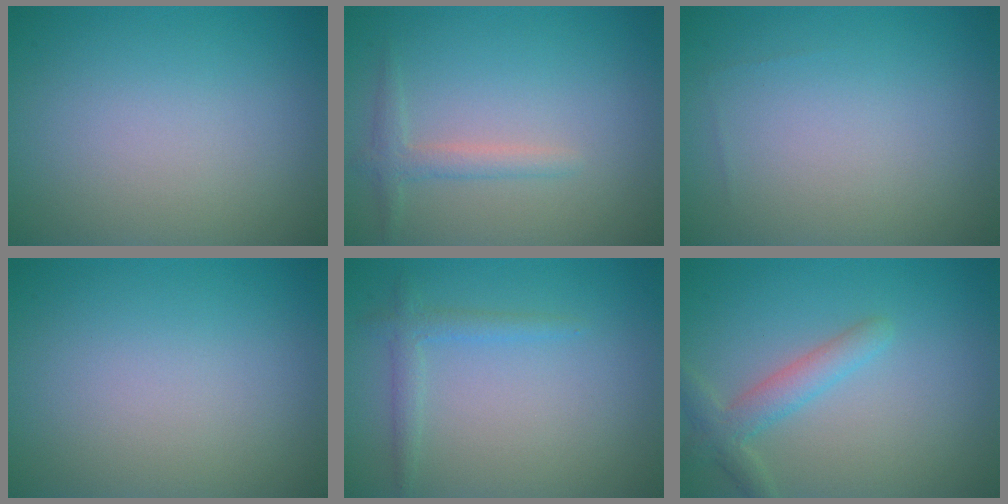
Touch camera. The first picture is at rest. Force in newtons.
{"total": 1.8, "press": 1.7, "slide": 0.1}
{"total": 0.0}
{"total": 0.0}
{"total": 1.6, "press": 1.6, "slide": 0.1}
{"total": 2.8, "press": 2.8, "slide": 0.2}